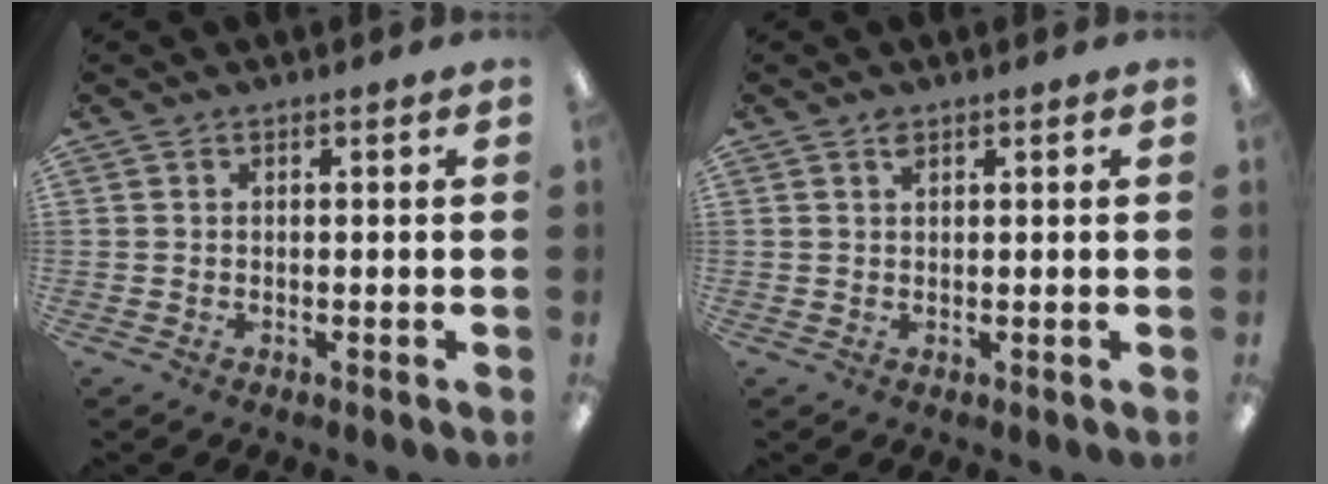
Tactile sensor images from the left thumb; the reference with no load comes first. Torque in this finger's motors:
{"motor_torque": [0.01, -0.18, 0.37, -0.11, 0.05]}